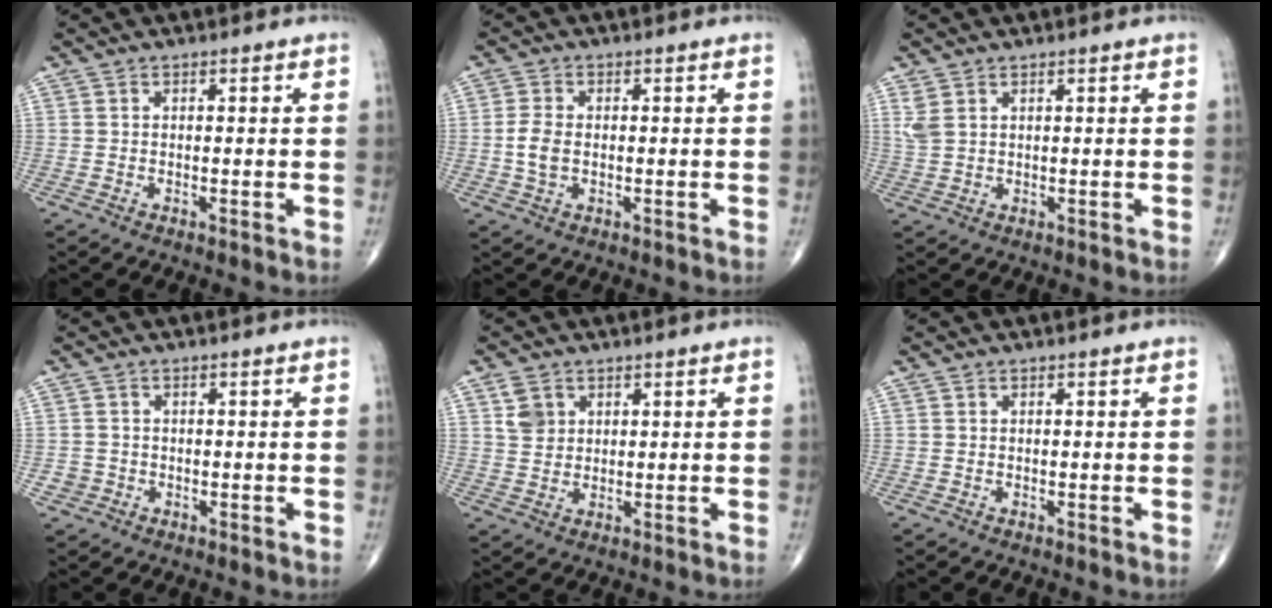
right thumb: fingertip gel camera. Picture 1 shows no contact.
{"total": 4.0, "force": [-0.3, 2.5, 3.1], "torque": [-0.067, 0.005, -0.006]}
{"total": 2.6, "force": [1.4, 1.3, 1.7], "torque": [-0.040, 0.003, 0.041]}
{"total": 1.8, "force": [-0.5, 1.7, 0.2], "torque": [0.009, 0.006, -0.011]}
{"total": 3.9, "force": [1.8, 3.0, 1.7], "torque": [-0.021, -0.007, 0.040]}
{"total": 0.0}